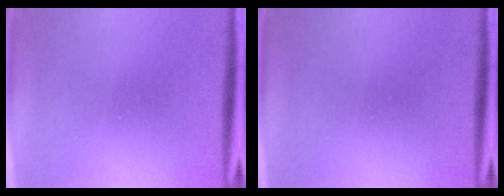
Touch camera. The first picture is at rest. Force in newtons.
{"total": 0.0}